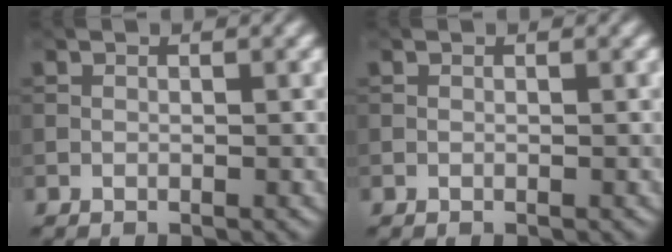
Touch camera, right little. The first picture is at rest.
{"total": 0.0}